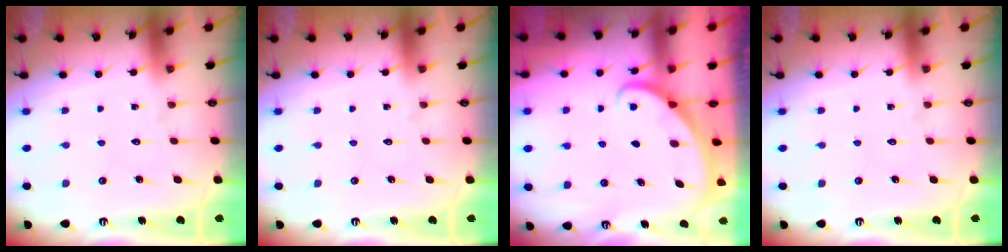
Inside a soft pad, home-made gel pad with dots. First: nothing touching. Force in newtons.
{"total": 0.0}
{"total": 2.3, "press": 2.3, "slide": 0.1}
{"total": 0.0}